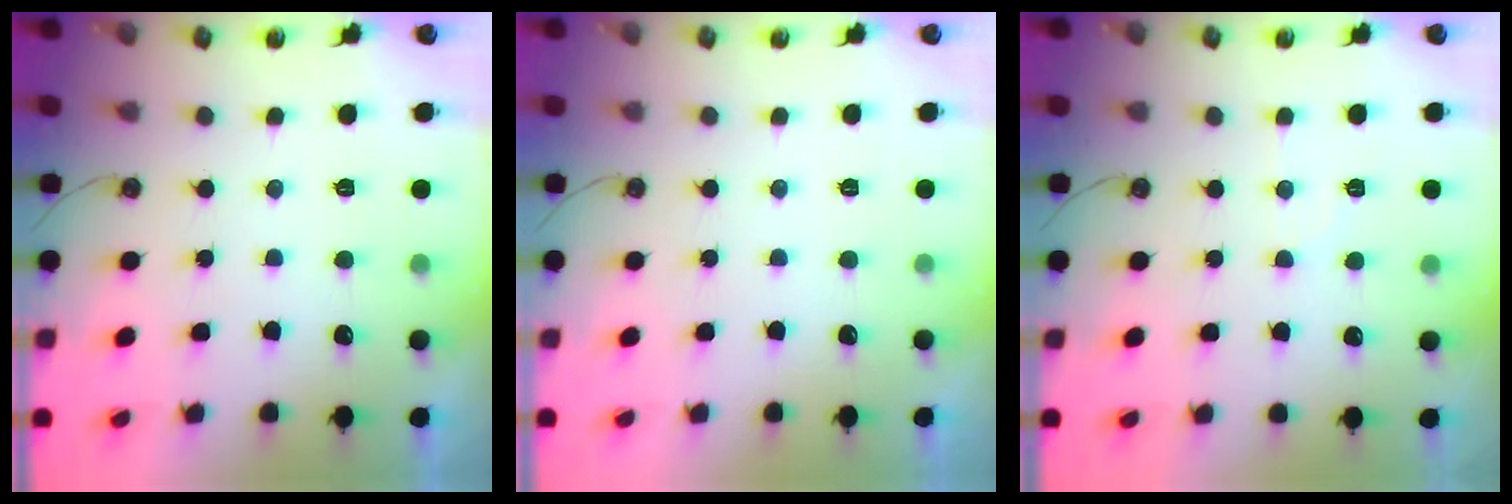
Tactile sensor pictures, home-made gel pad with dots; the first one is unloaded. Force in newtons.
{"total": 0.0}
{"total": 4.8, "press": 4.8, "slide": 0.6}